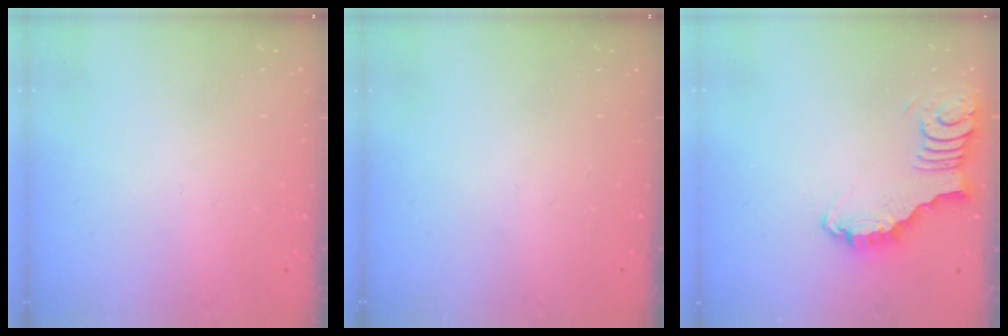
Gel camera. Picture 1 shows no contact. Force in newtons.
{"total": 0.0}
{"total": 3.0, "press": 2.9, "slide": 0.3}